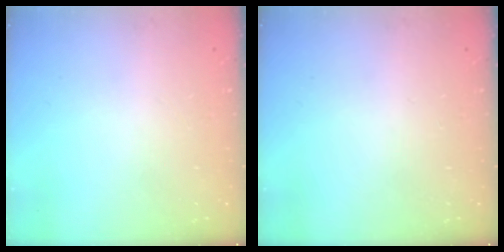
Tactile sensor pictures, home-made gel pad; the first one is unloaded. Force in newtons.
{"total": 0.0}